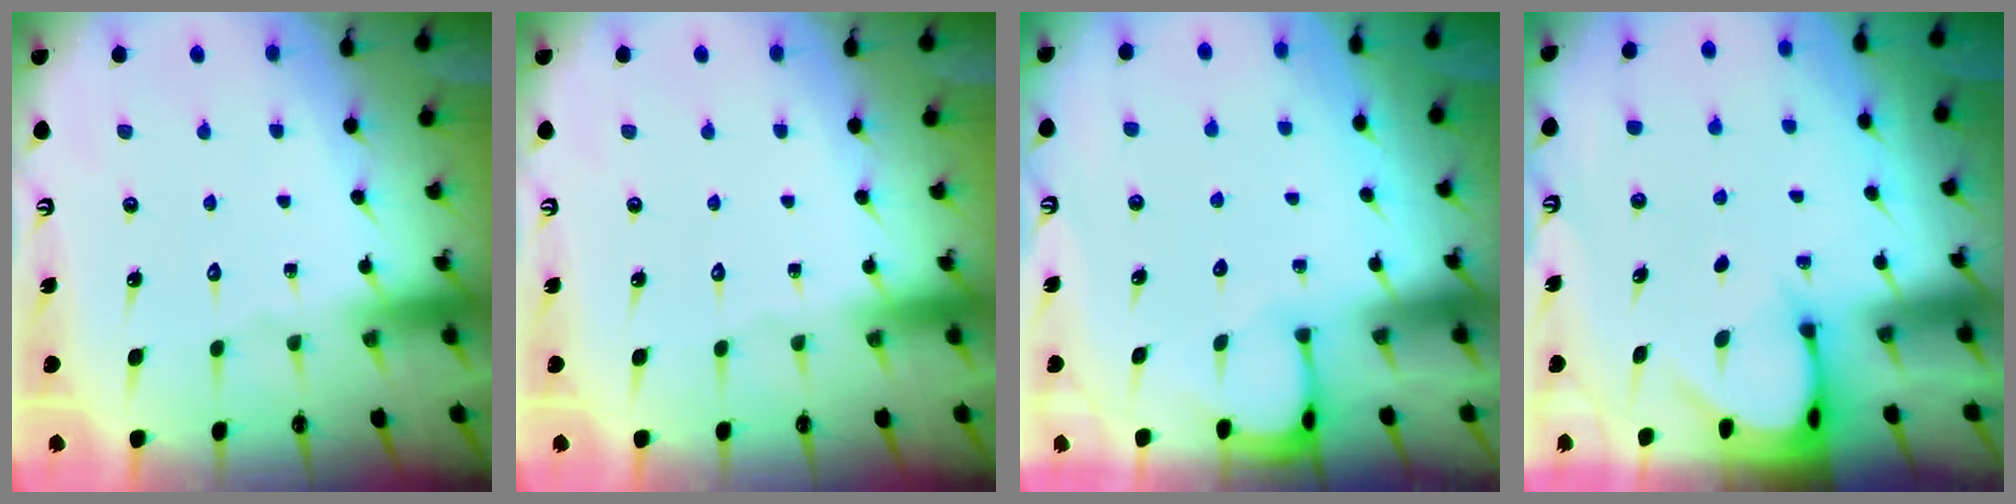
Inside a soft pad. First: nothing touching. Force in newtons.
{"total": 0.0}
{"total": 1.8, "press": 1.8, "slide": 0.2}
{"total": 3.0, "press": 3.0, "slide": 0.2}